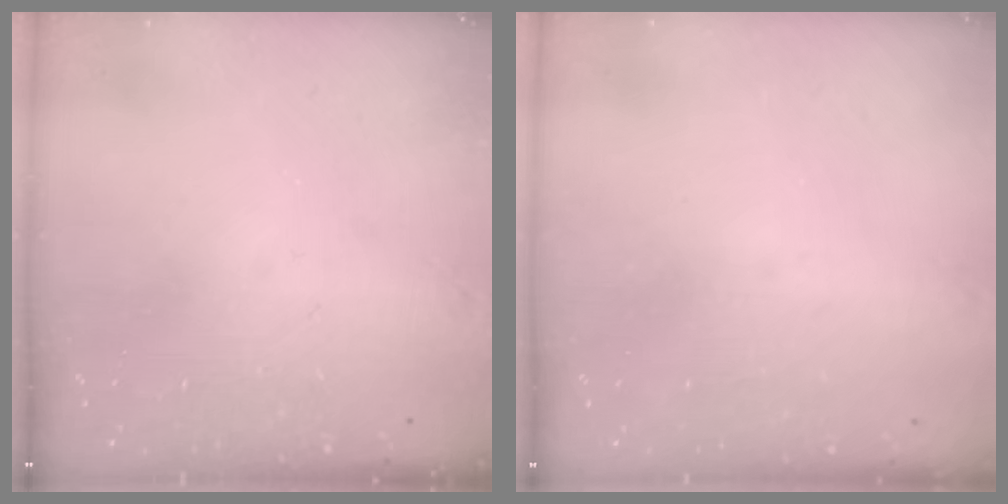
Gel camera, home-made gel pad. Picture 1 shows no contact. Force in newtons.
{"total": 0.9, "press": 0.9, "slide": 0.1}